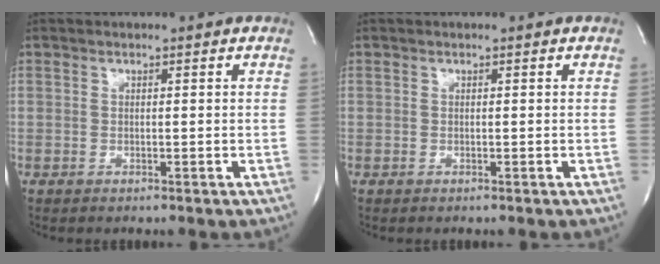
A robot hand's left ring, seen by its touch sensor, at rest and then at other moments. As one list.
[{"total": 0.0}]